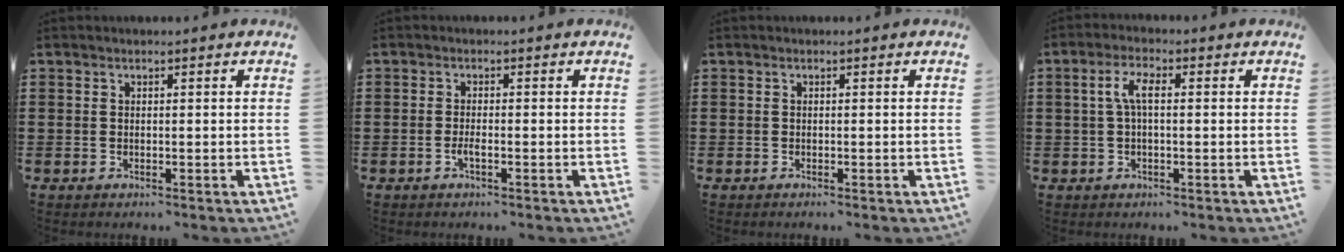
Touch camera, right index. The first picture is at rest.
{"total": 1.5, "force": [-0.8, 0.2, 1.3], "torque": [-0.031, -0.004, -0.015]}
{"total": 0.0}
{"total": 4.1, "force": [0.2, 1.4, 3.9], "torque": [-0.089, 0.001, -0.004]}